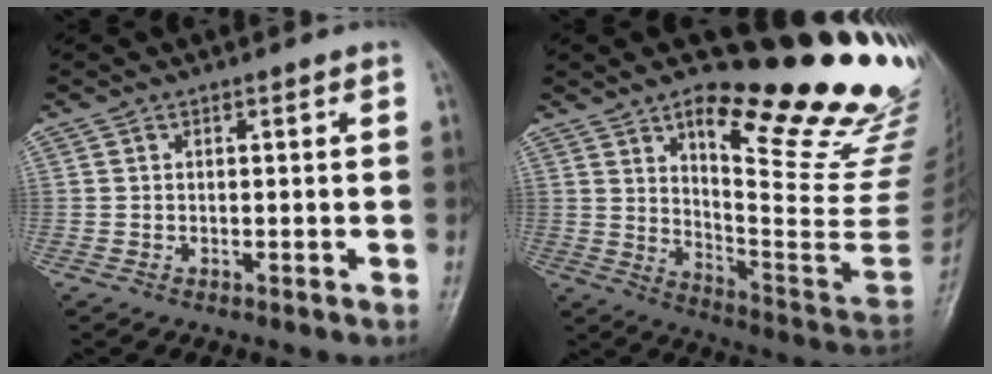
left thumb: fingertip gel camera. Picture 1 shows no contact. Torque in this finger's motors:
{"motor_torque": [2.75, 2.26, 1.02, -1.75, 0.21]}